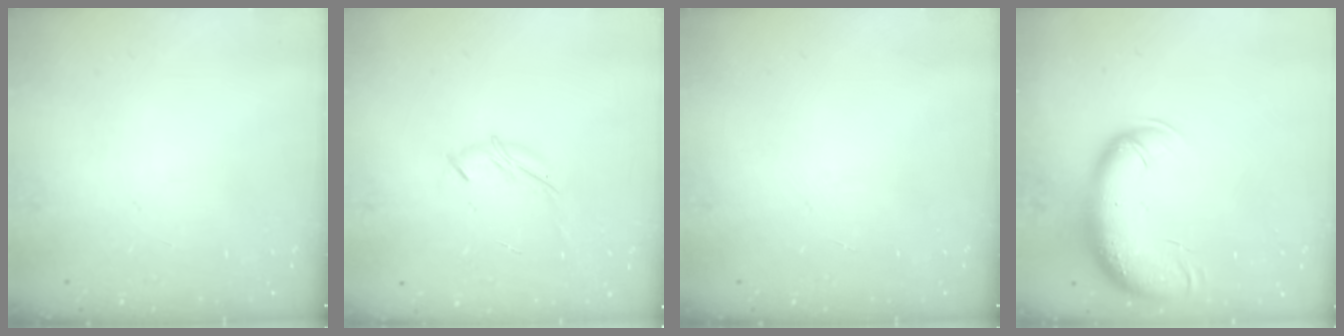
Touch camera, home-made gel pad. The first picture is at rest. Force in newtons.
{"total": 6.3, "press": 6.2, "slide": 1.5}
{"total": 0.0}
{"total": 12.6, "press": 12.1, "slide": 3.3}